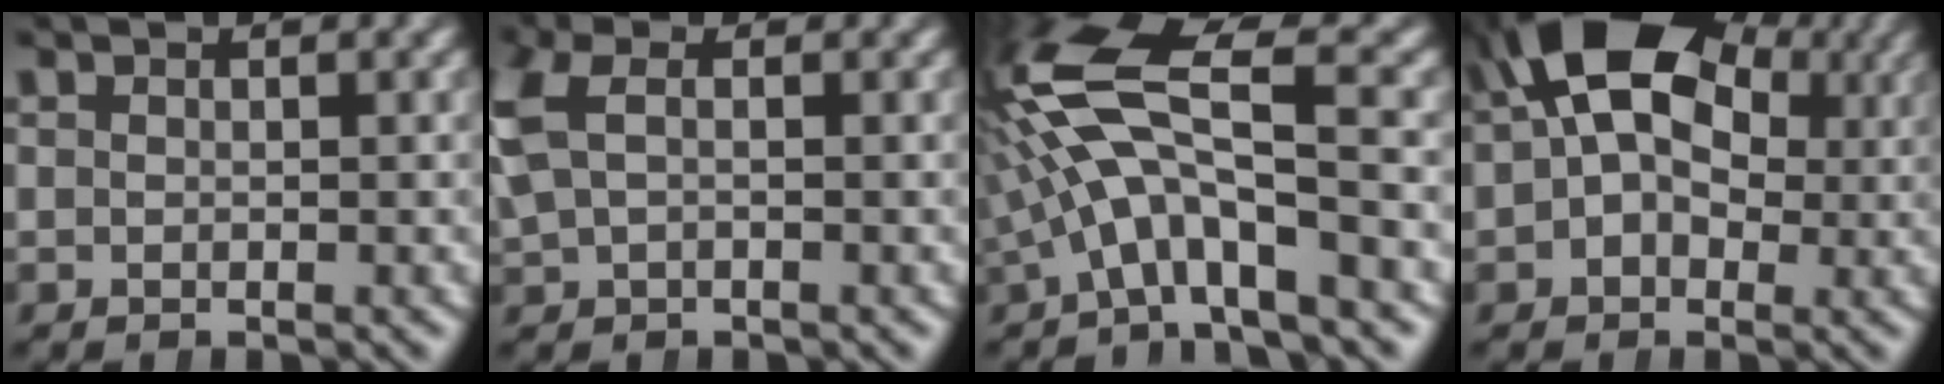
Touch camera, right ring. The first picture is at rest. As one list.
[{"total": 3.2, "force": [0.4, 2.2, 2.3], "torque": [-0.075, -0.002, 0.014]}, {"total": 8.3, "force": [1.4, 3.7, 7.2], "torque": [-0.151, 0.002, 0.024]}, {"total": 15.8, "force": [4.1, 11.2, 10.3], "torque": [-0.170, 0.017, 0.045]}]